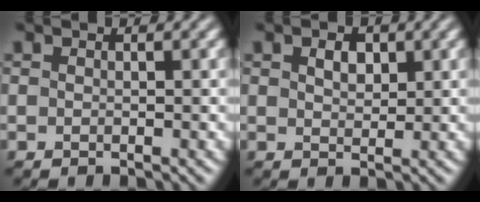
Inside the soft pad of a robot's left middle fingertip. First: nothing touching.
{"total": 1.8, "force": [0.8, 1.2, 1.2], "torque": [-0.020, 0.002, 0.014]}